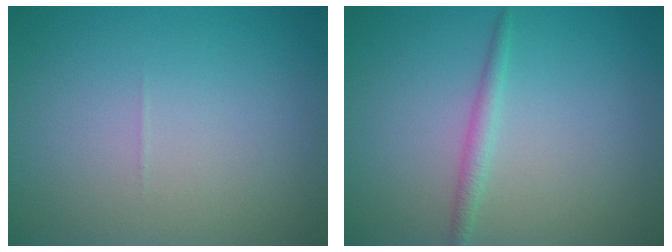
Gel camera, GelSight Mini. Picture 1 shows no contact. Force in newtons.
{"total": 1.4, "press": 1.4, "slide": 0.1}